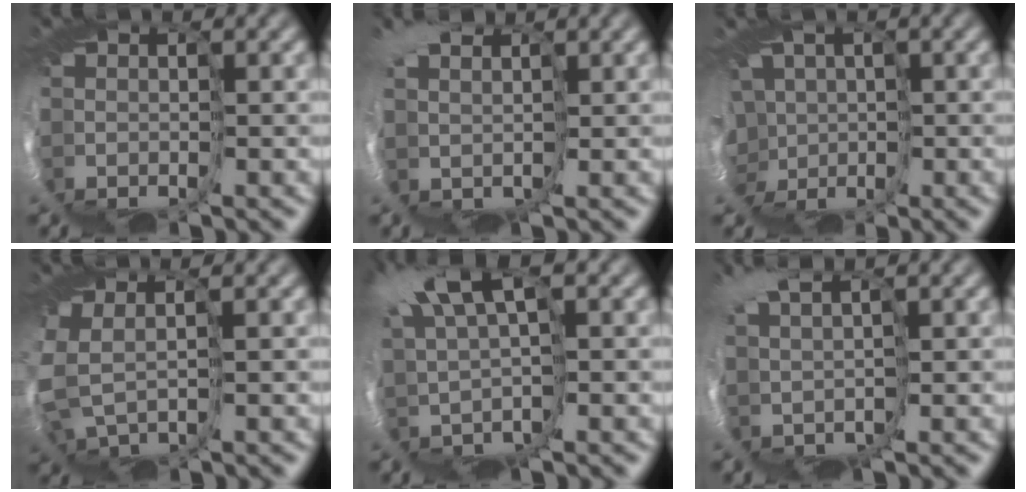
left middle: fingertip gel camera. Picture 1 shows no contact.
{"total": 3.6, "force": [2.3, 2.4, 1.4], "torque": [-0.037, -0.003, 0.026]}
{"total": 8.8, "force": [-0.1, 7.4, 4.7], "torque": [-0.125, -0.002, -0.023]}
{"total": 4.2, "force": [0.4, 2.7, 3.1], "torque": [-0.119, -0.019, 0.039]}
{"total": 6.3, "force": [3.4, 2.0, 4.8], "torque": [-0.125, 0.008, 0.050]}
{"total": 3.1, "force": [1.9, 1.2, 2.1], "torque": [-0.061, -0.002, 0.024]}